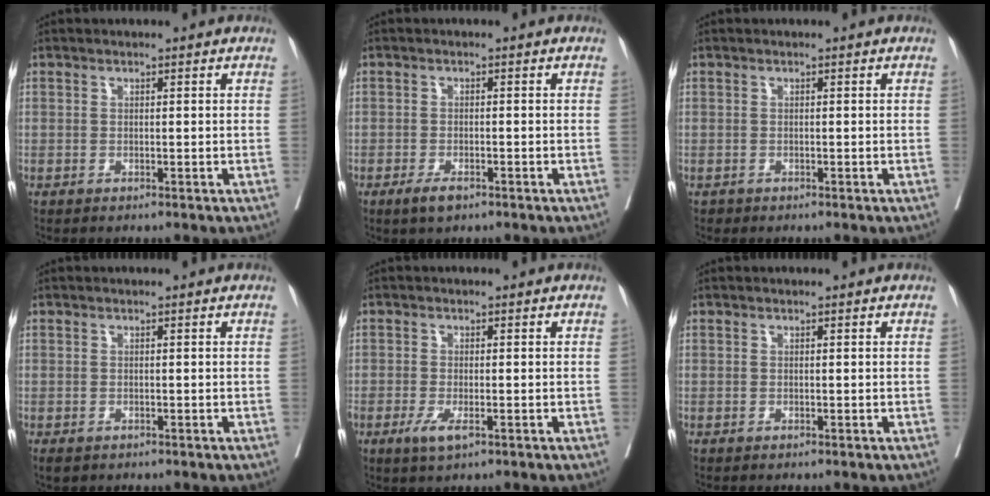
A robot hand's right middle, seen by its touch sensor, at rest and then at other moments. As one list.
[{"total": 2.2, "force": [-1.4, 0.6, 1.5], "torque": [-0.028, -0.002, -0.025]}, {"total": 0.0}, {"total": 1.6, "force": [-1.1, 1.0, 0.7], "torque": [-0.012, -0.003, -0.013]}, {"total": 3.0, "force": [-1.4, 0.9, 2.5], "torque": [-0.046, -0.004, -0.022]}, {"total": 0.0}]